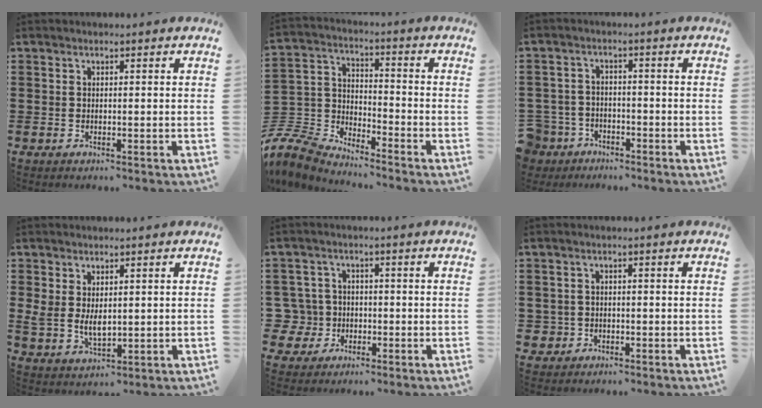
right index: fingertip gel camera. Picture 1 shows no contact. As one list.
[{"total": 7.4, "force": [-7.1, 1.6, 1.3], "torque": [-0.065, -0.005, -0.153]}, {"total": 3.8, "force": [-3.1, 2.1, 0.5], "torque": [-0.039, -0.001, -0.071]}, {"total": 3.9, "force": [0.9, 2.3, 3.0], "torque": [-0.070, 0.001, 0.016]}, {"total": 5.2, "force": [-1.1, 5.0, 1.1], "torque": [-0.061, 0.006, -0.027]}, {"total": 1.8, "force": [-0.8, 1.6, 0.1], "torque": [-0.010, 0.003, -0.021]}]